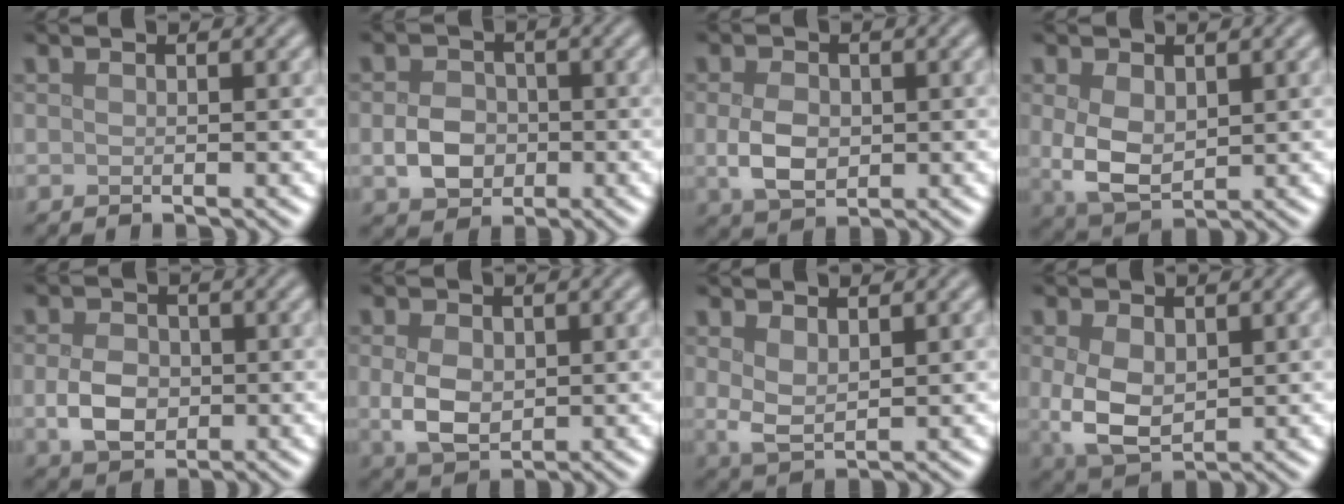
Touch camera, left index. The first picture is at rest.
{"total": 3.6, "force": [-0.6, 2.9, 2.0], "torque": [-0.038, 0.001, -0.016]}
{"total": 3.7, "force": [-0.2, 2.6, 2.6], "torque": [-0.055, -0.003, -0.003]}
{"total": 4.4, "force": [0.4, 2.8, 3.3], "torque": [-0.078, -0.003, 0.017]}
{"total": 3.8, "force": [-0.5, 2.8, 2.5], "torque": [-0.050, -0.002, -0.012]}
{"total": 3.8, "force": [0.0, 2.6, 2.7], "torque": [-0.058, -0.002, 0.003]}
{"total": 2.4, "force": [1.0, 1.1, 1.9], "torque": [-0.042, -0.003, 0.024]}
{"total": 4.9, "force": [0.2, 3.2, 3.7], "torque": [-0.089, -0.007, 0.013]}